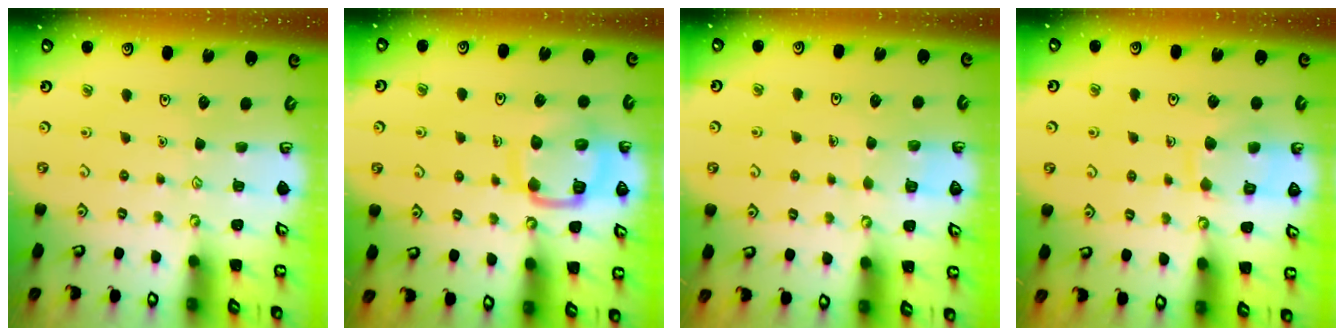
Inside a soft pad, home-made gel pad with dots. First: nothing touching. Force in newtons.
{"total": 12.6, "press": 12.5, "slide": 1.4}
{"total": 2.7, "press": 2.7, "slide": 0.1}
{"total": 9.6, "press": 9.6, "slide": 0.1}